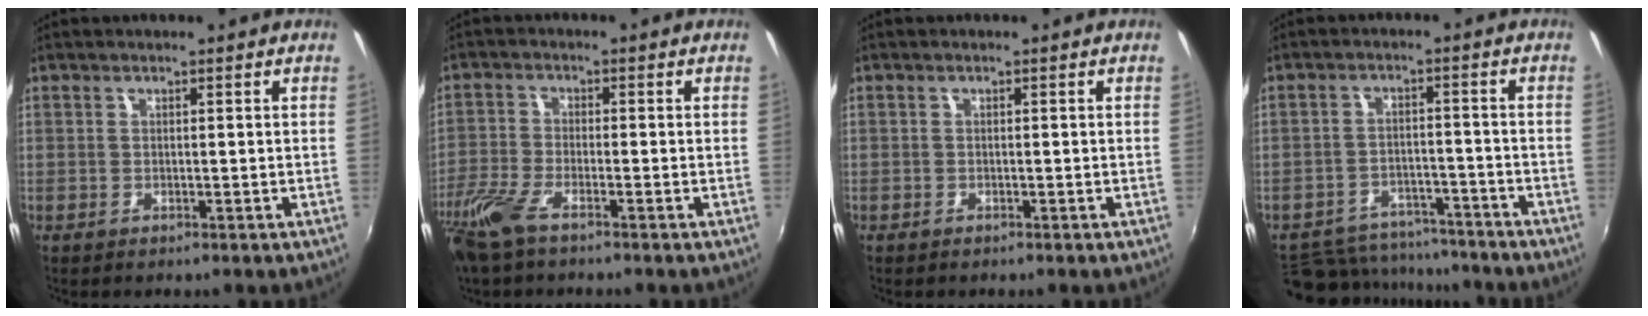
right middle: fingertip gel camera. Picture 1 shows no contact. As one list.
[{"total": 7.6, "force": [-5.4, 1.8, 5.1], "torque": [-0.130, -0.017, -0.113]}, {"total": 0.7, "force": [-0.5, 0.5, -0.1], "torque": [-0.002, 0.002, -0.009]}, {"total": 15.2, "force": [-12.6, 6.6, 5.1], "torque": [-0.130, 0.010, -0.169]}]